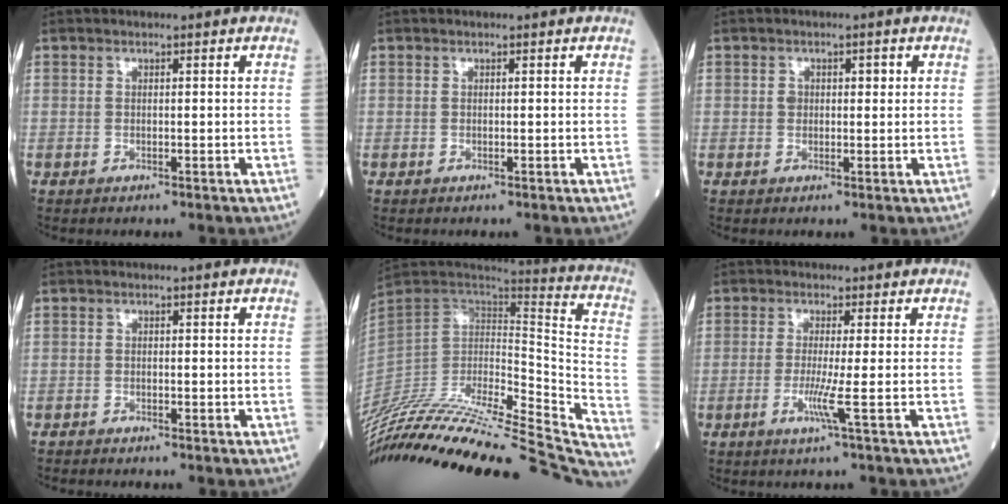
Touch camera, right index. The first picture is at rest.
{"total": 0.0}
{"total": 2.1, "force": [0.5, 1.5, 1.4], "torque": [-0.022, 0.012, 0.008]}
{"total": 1.1, "force": [-1.1, -0.1, 0.1], "torque": [-0.006, -0.003, -0.021]}
{"total": 47.9, "force": [-43.1, 5.6, 20.3], "torque": [-0.308, -0.095, -0.613]}
{"total": 3.3, "force": [-1.1, -1.2, 2.9], "torque": [-0.063, -0.009, -0.024]}